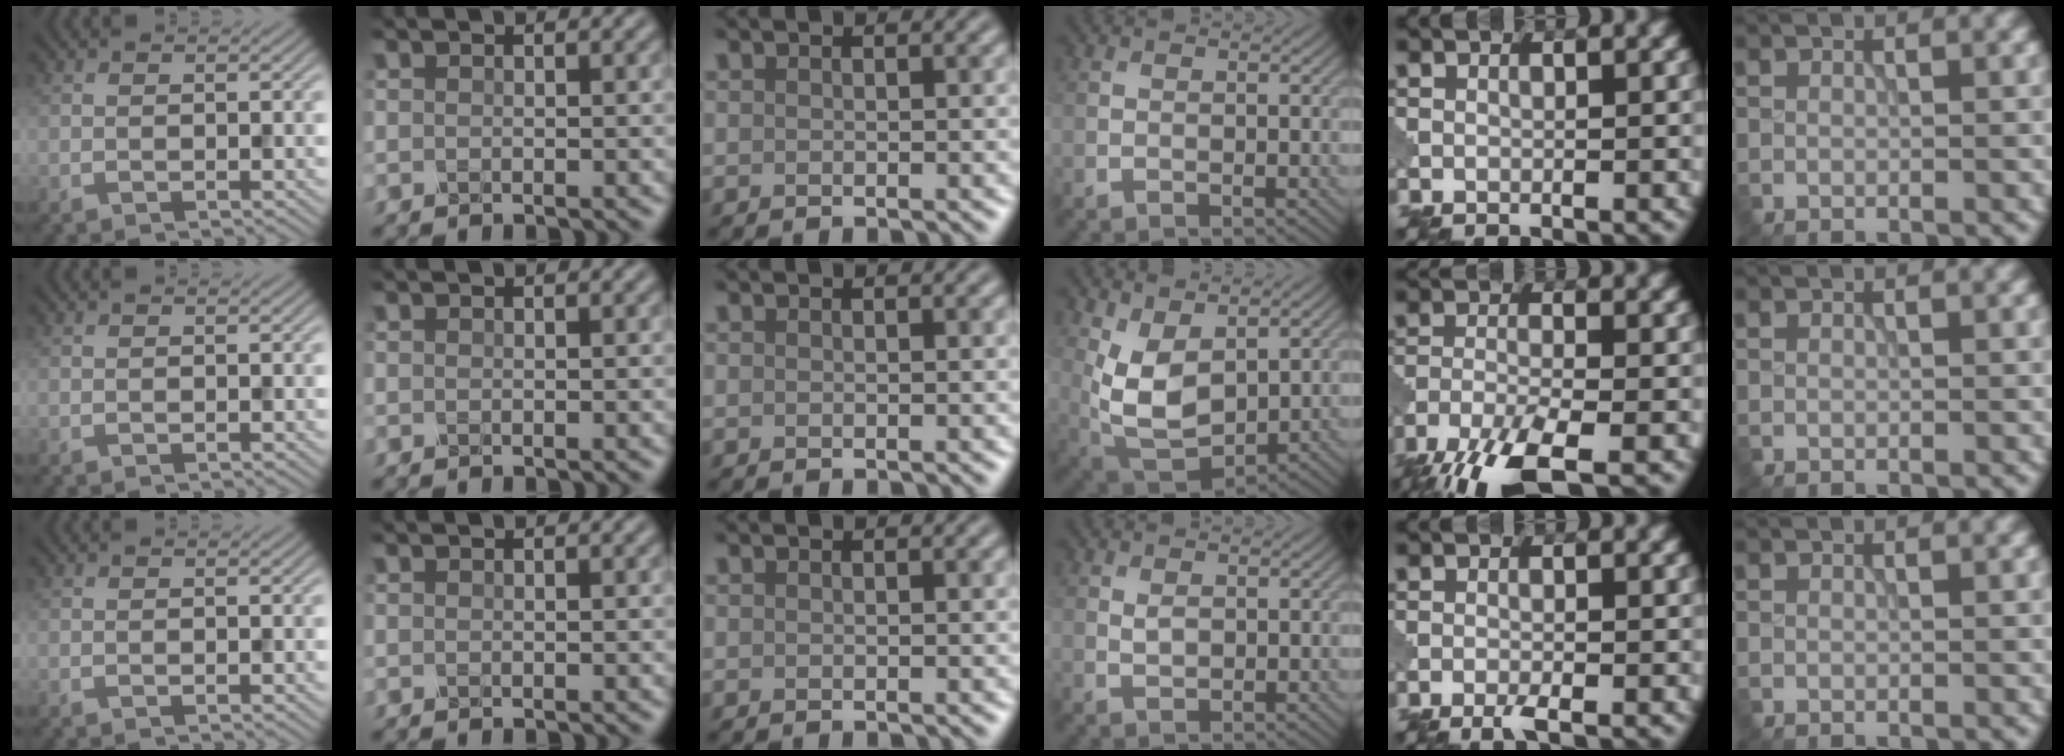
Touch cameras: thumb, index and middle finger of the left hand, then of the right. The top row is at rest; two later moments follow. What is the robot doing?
{"motion": "squeeze", "object": "clothespin"}